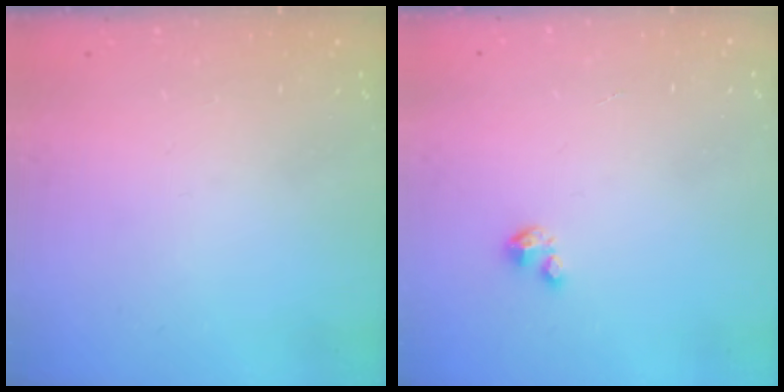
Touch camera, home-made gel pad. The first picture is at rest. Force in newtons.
{"total": 1.2, "press": 1.2, "slide": 0.2}